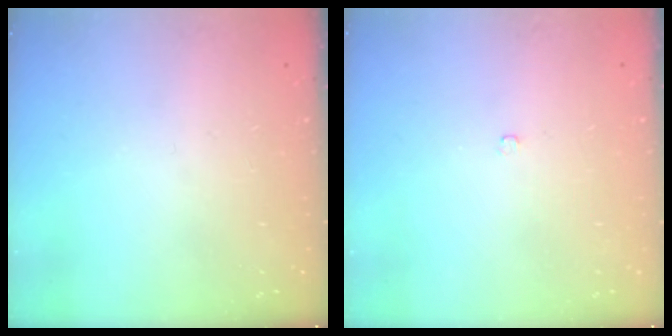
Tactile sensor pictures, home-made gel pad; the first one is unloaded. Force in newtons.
{"total": 2.1, "press": 2.1, "slide": 0.4}